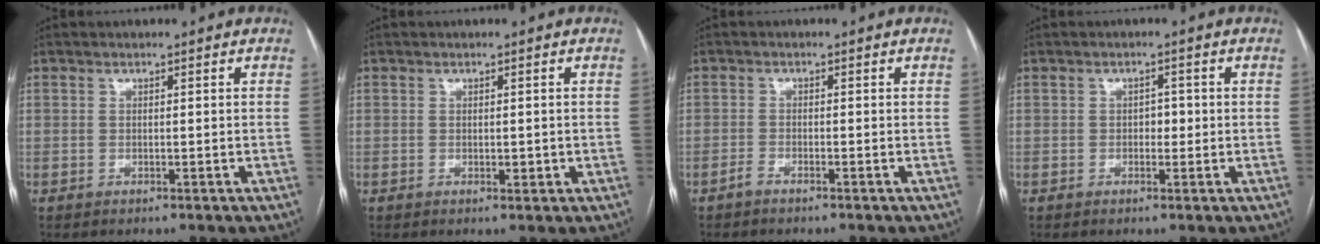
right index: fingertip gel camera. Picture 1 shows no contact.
{"total": 1.4, "force": [-0.1, 0.9, 1.1], "torque": [-0.014, 0.000, 0.002]}
{"total": 1.2, "force": [-1.0, 0.0, 0.6], "torque": [-0.013, 0.001, -0.021]}
{"total": 1.8, "force": [-0.2, 1.2, 1.3], "torque": [-0.014, 0.006, -0.003]}